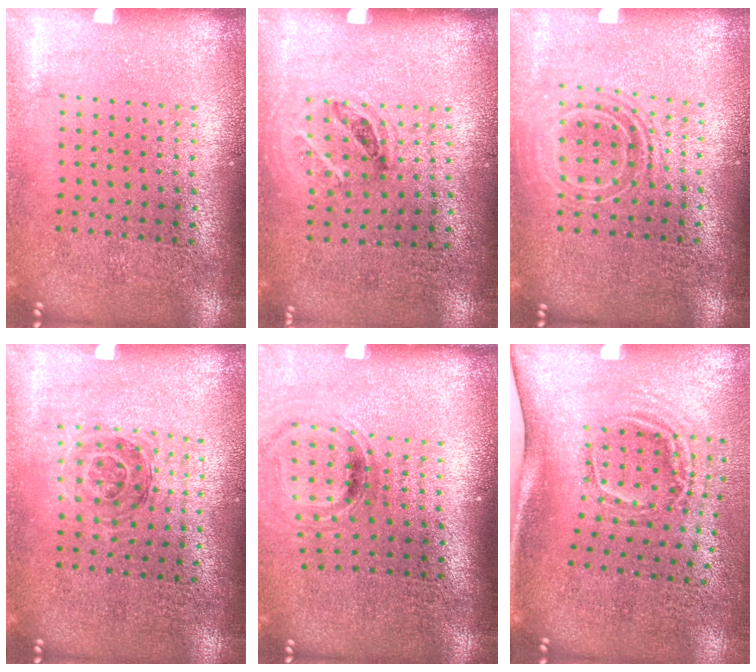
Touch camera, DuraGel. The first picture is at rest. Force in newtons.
{"total": 1.0, "press": 0.7, "slide": 0.7}
{"total": 1.6, "press": 1.2, "slide": 1.0}
{"total": 1.1, "press": 1.0, "slide": 0.3}
{"total": 0.9, "press": 0.8, "slide": 0.3}
{"total": 2.1, "press": 1.3, "slide": 1.6}